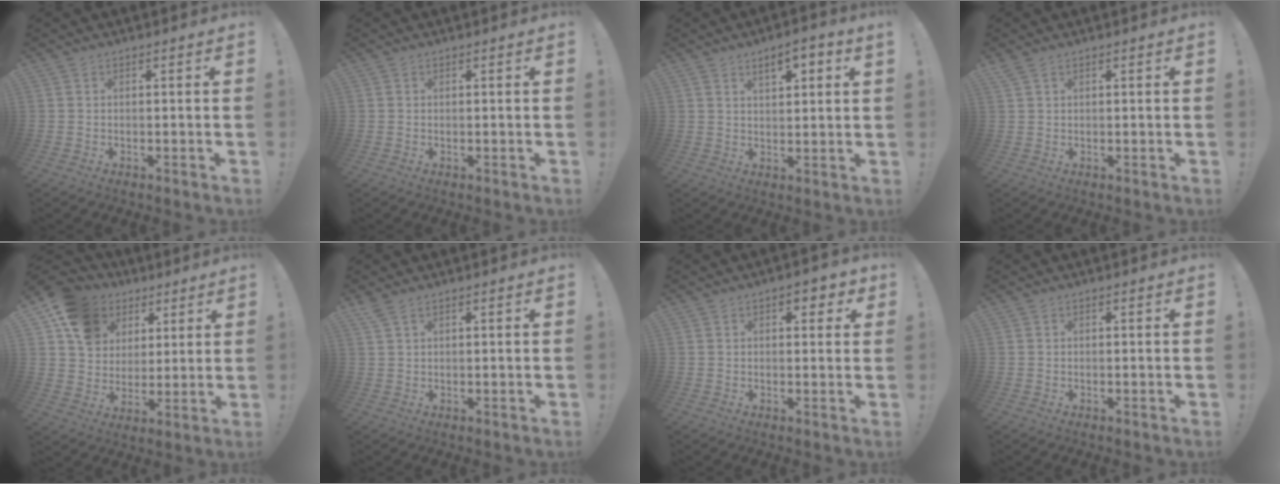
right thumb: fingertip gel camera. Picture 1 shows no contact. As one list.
[{"total": 0.0}, {"total": 5.5, "force": [3.2, 1.8, 4.0], "torque": [-0.055, -0.015, 0.050]}, {"total": 1.9, "force": [1.3, 0.7, 1.2], "torque": [-0.023, 0.001, 0.025]}, {"total": 13.8, "force": [7.0, 10.5, 5.6], "torque": [-0.085, -0.035, 0.140]}, {"total": 2.5, "force": [1.7, 0.9, 1.6], "torque": [-0.033, -0.003, 0.033]}, {"total": 3.7, "force": [1.4, 2.2, 2.6], "torque": [-0.014, -0.005, 0.017]}, {"total": 0.0}]